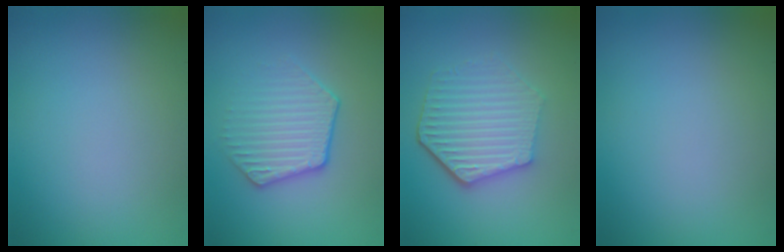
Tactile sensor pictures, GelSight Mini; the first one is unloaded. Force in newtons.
{"total": 3.6, "press": 3.2, "slide": 1.6}
{"total": 5.8, "press": 4.4, "slide": 3.7}
{"total": 0.0}